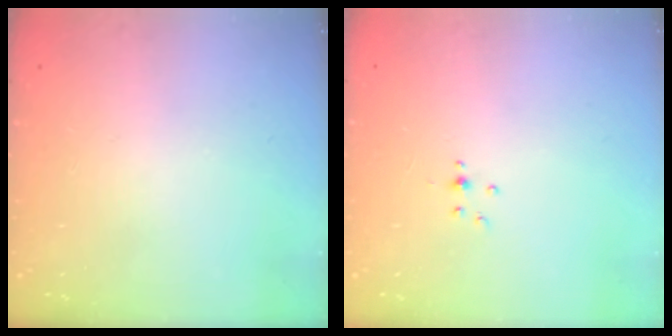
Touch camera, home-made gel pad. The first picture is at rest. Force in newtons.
{"total": 2.5, "press": 2.3, "slide": 1.0}